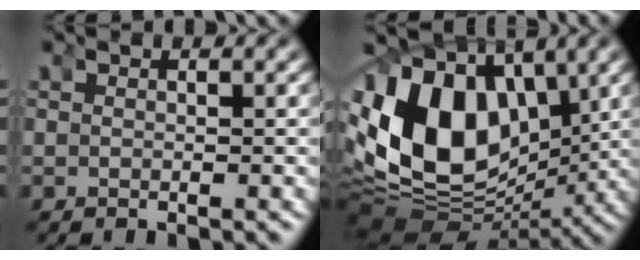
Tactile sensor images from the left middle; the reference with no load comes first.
{"total": 18.8, "force": [0.2, 14.1, 12.4], "torque": [-0.243, -0.047, 0.016]}